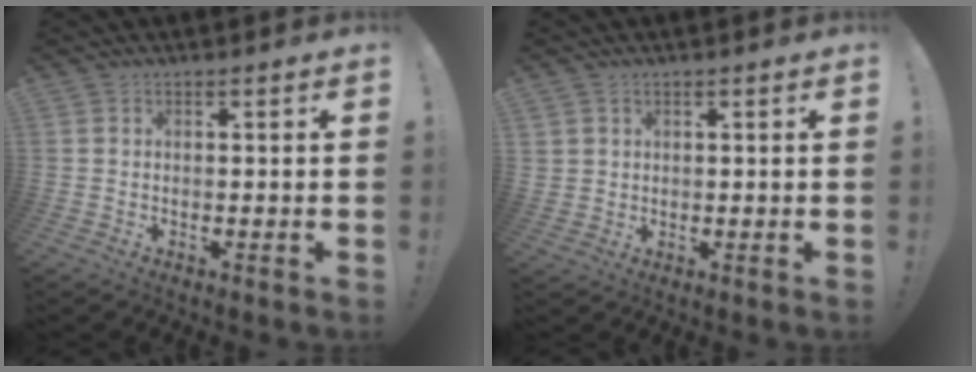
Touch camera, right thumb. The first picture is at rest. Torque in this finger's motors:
{"motor_torque": [0.14, -0.02, 0.05, -0.10, 0.00]}